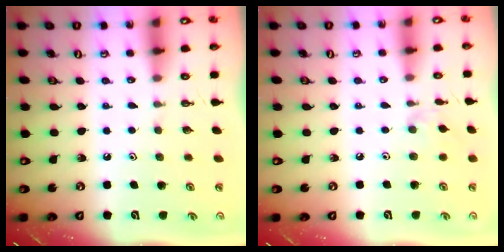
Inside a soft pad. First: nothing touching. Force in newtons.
{"total": 2.8, "press": 2.7, "slide": 0.4}